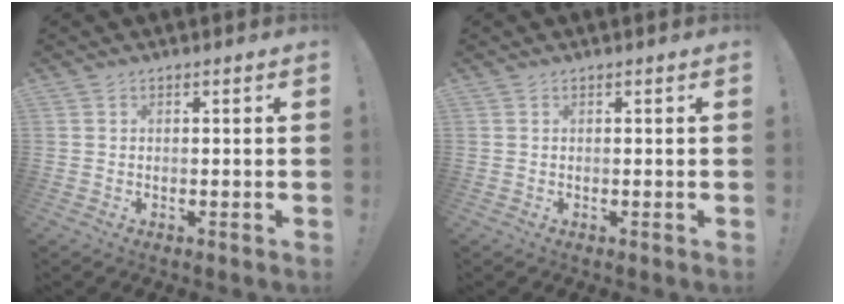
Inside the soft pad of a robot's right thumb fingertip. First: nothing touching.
{"total": 0.0}